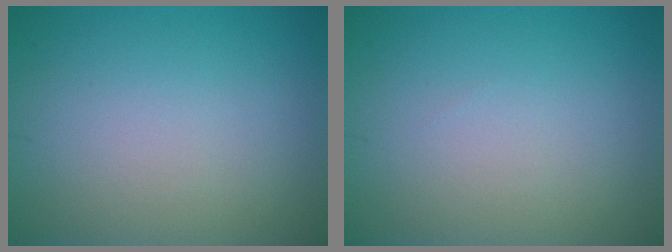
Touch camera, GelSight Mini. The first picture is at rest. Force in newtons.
{"total": 0.0}